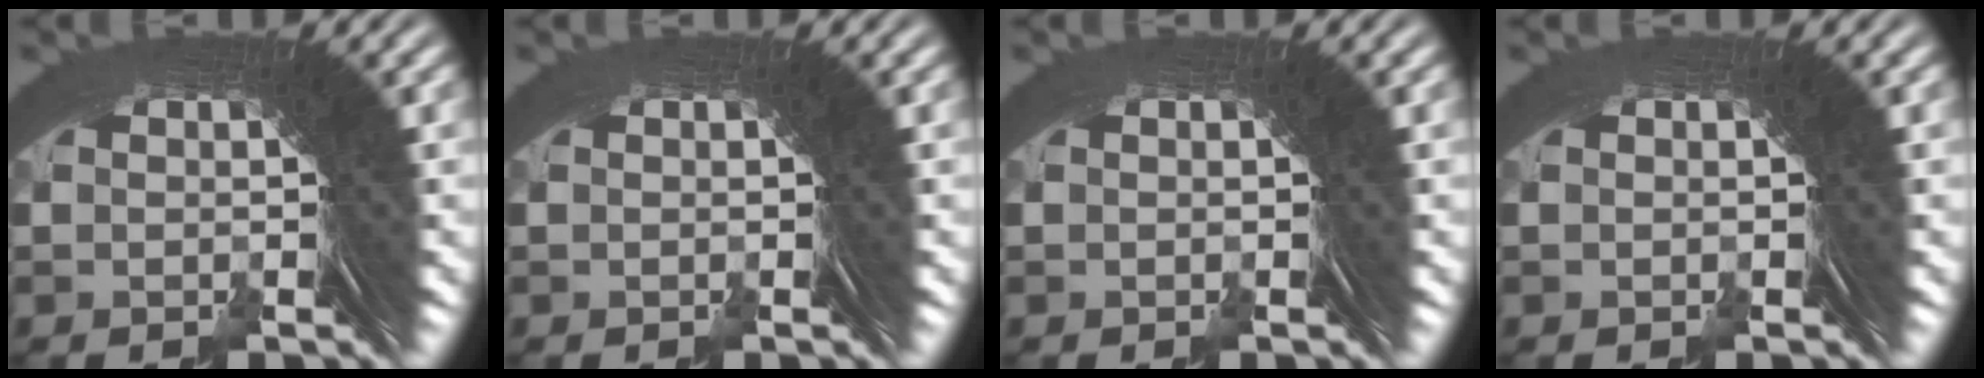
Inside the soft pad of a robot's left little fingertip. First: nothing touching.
{"total": 0.0}
{"total": 0.0}
{"total": 0.0}